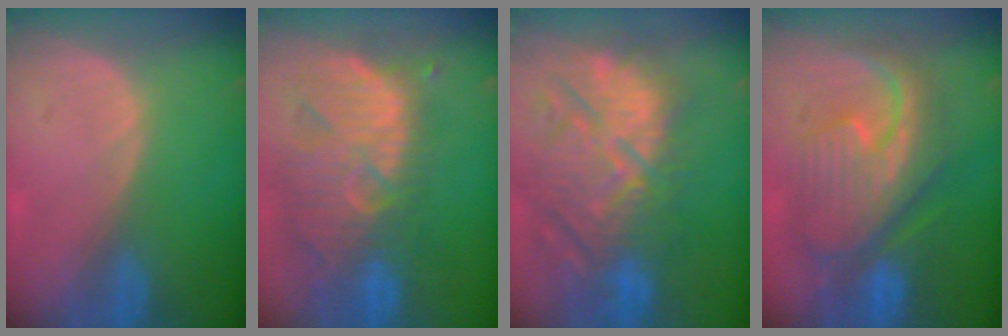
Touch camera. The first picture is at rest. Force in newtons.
{"total": 13.2, "press": 11.4, "slide": 6.6}
{"total": 13.7, "press": 12.5, "slide": 5.5}
{"total": 11.8, "press": 11.7, "slide": 1.2}